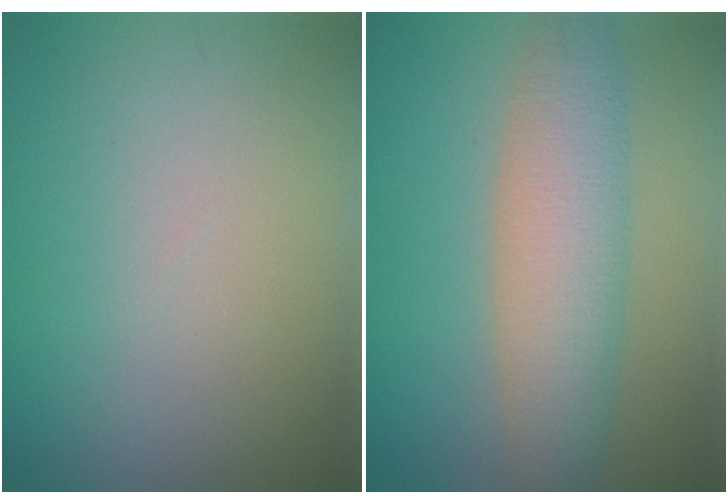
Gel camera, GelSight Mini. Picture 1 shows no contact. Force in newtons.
{"total": 5.9, "press": 5.9, "slide": 0.4}